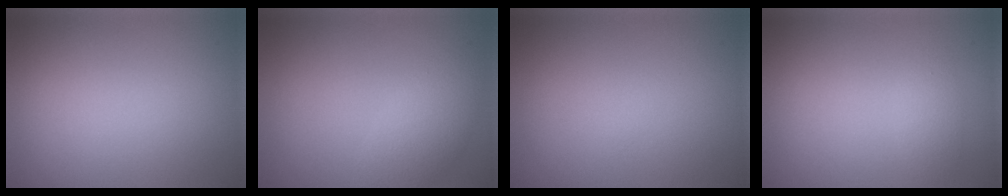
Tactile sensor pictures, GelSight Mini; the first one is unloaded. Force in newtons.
{"total": 3.0, "press": 3.0, "slide": 0.1}
{"total": 0.0}
{"total": 1.2, "press": 1.2, "slide": 0.1}